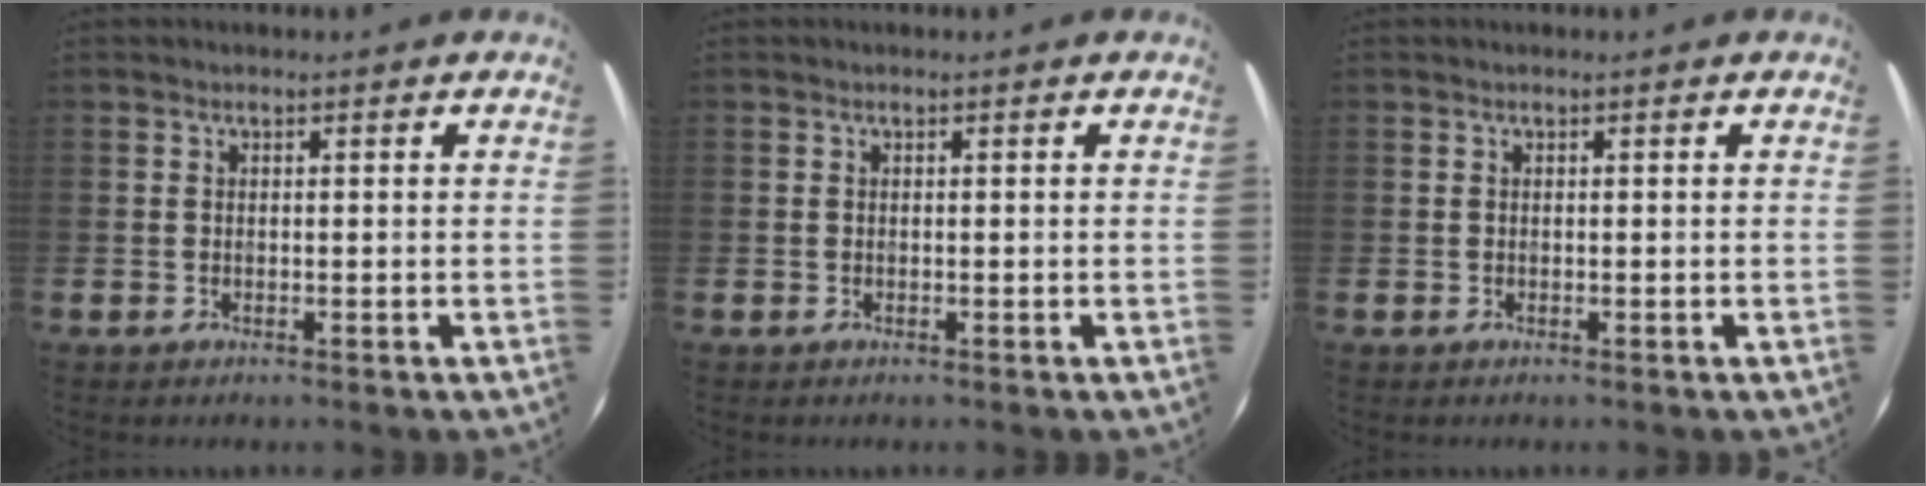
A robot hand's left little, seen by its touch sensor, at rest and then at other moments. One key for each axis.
{"total": 0.0}
{"total": 0.0}